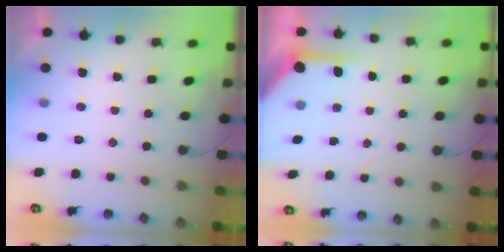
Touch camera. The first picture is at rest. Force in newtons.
{"total": 6.5, "press": 6.5, "slide": 0.5}